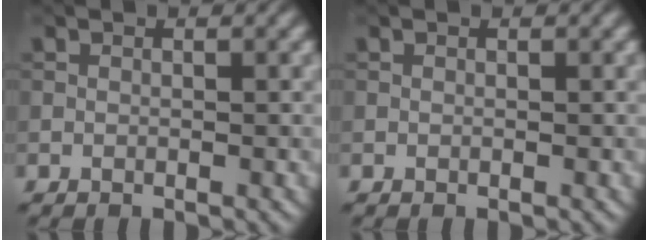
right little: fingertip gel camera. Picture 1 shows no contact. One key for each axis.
{"total": 0.0}